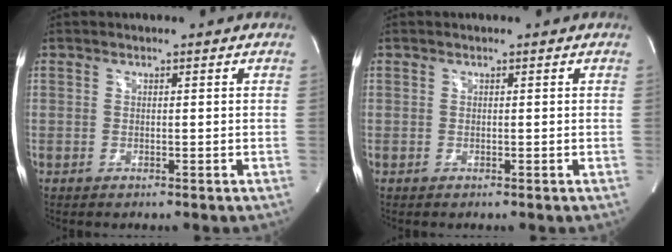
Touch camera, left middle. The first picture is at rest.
{"total": 0.0}